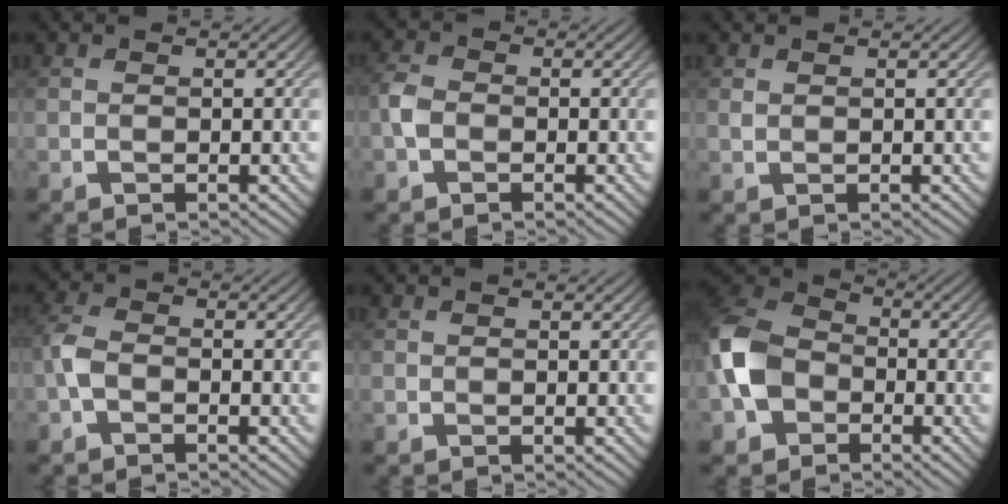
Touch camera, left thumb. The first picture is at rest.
{"total": 2.6, "force": [-0.9, 2.0, 1.4], "torque": [-0.036, 0.003, -0.029]}
{"total": 0.6, "force": [0.4, 0.3, 0.3], "torque": [-0.010, 0.000, 0.008]}
{"total": 2.9, "force": [-1.4, 1.7, 1.9], "torque": [-0.050, 0.003, -0.041]}
{"total": 0.0}
{"total": 9.1, "force": [-2.8, 7.0, 5.2], "torque": [-0.133, -0.002, -0.080]}